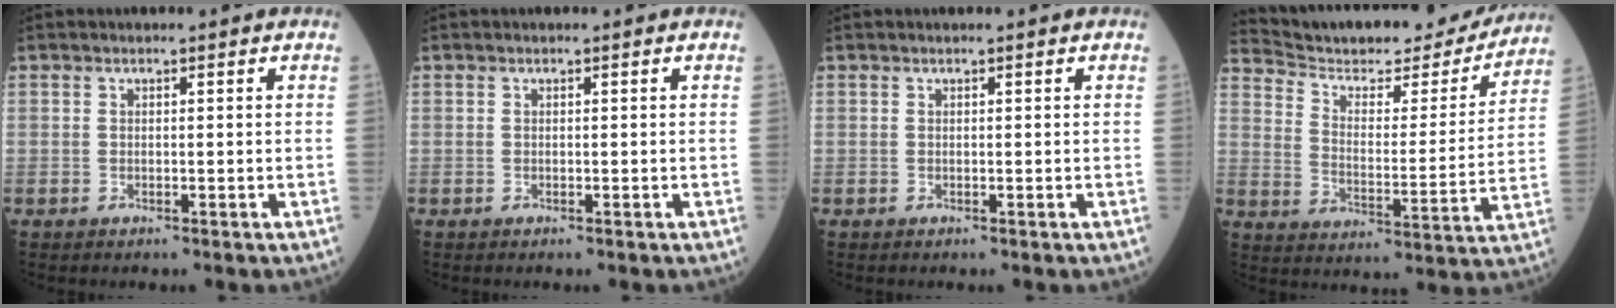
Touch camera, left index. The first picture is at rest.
{"total": 0.0}
{"total": 0.0}
{"total": 21.2, "force": [19.9, 3.9, 6.1], "torque": [-0.099, -0.025, 0.282]}